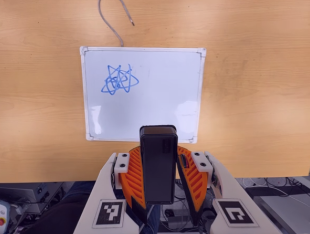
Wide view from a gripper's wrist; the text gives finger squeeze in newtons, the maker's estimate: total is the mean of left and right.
{"total": 6.2, "left": 5.2, "right": 7.2}